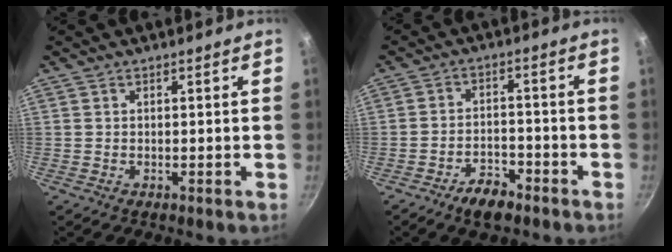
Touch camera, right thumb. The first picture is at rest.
{"total": 6.3, "force": [-4.5, 2.9, 3.3], "torque": [-0.047, 0.031, -0.074]}